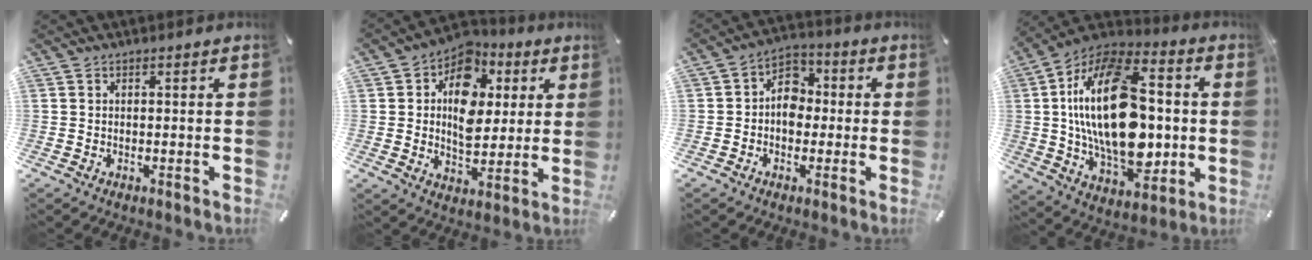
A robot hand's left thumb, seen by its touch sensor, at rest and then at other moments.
{"total": 13.1, "force": [2.6, 10.0, 7.9], "torque": [-0.111, -0.005, 0.048]}
{"total": 7.1, "force": [-1.2, 5.8, 3.9], "torque": [-0.060, 0.018, -0.023]}
{"total": 28.1, "force": [1.0, 16.3, 22.8], "torque": [-0.438, -0.003, 0.015]}